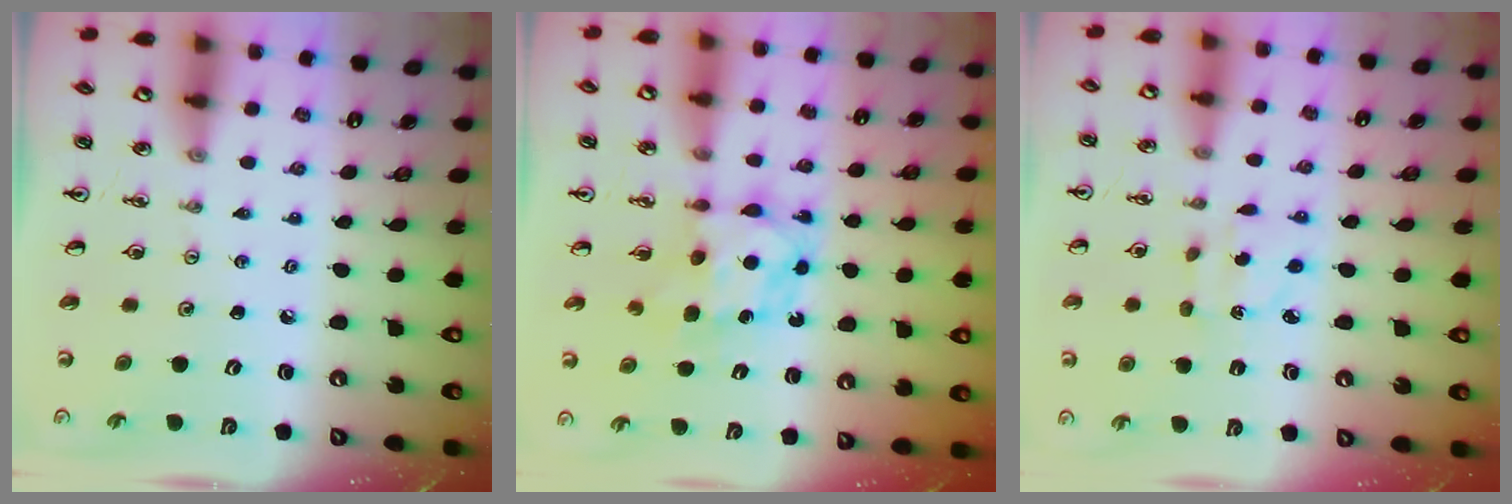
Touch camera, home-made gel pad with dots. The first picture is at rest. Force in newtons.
{"total": 6.5, "press": 6.5, "slide": 0.3}
{"total": 2.4, "press": 2.3, "slide": 0.5}